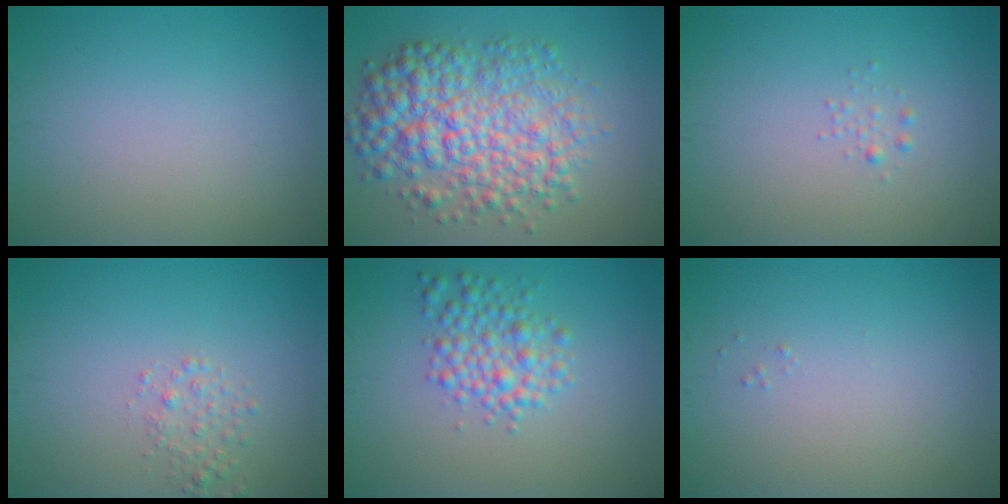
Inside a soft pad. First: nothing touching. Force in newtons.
{"total": 8.4, "press": 8.4, "slide": 0.1}
{"total": 0.7, "press": 0.7, "slide": 0.0}
{"total": 1.5, "press": 1.5, "slide": 0.1}
{"total": 3.5, "press": 3.5, "slide": 0.1}
{"total": 0.0}